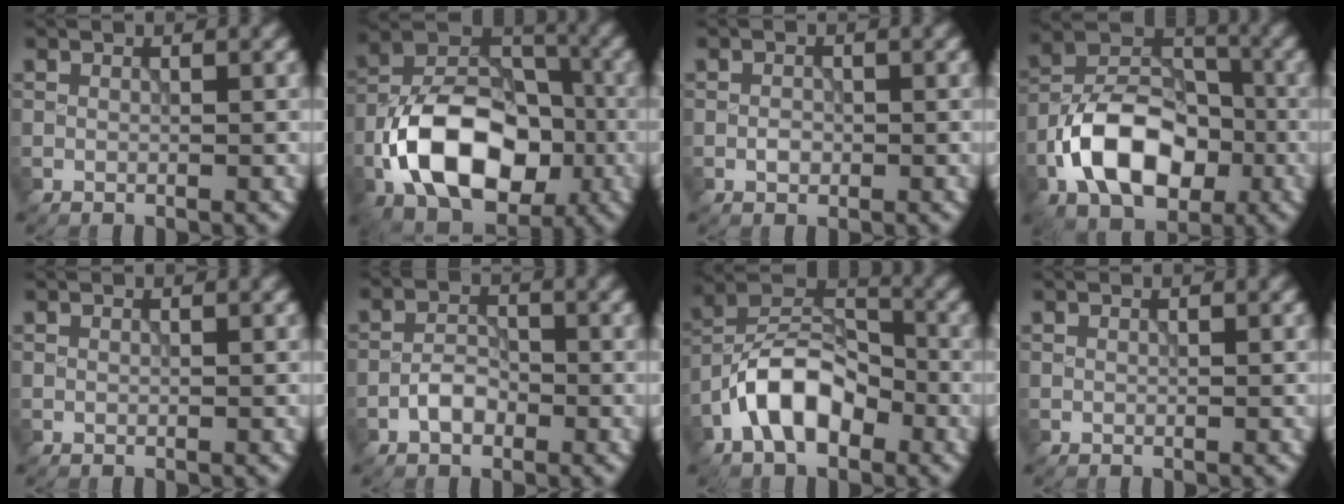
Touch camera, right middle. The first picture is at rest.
{"total": 12.1, "force": [-4.2, 7.7, 8.4], "torque": [-0.148, 0.008, -0.085]}
{"total": 1.0, "force": [-0.3, 0.7, 0.6], "torque": [-0.011, 0.000, -0.008]}
{"total": 9.9, "force": [-3.6, 6.3, 6.8], "torque": [-0.120, 0.016, -0.075]}
{"total": 0.0}
{"total": 2.5, "force": [-1.3, 1.4, 1.6], "torque": [-0.025, 0.007, -0.027]}
{"total": 7.8, "force": [-3.6, 4.3, 5.4], "torque": [-0.089, 0.015, -0.077]}
{"total": 0.0}